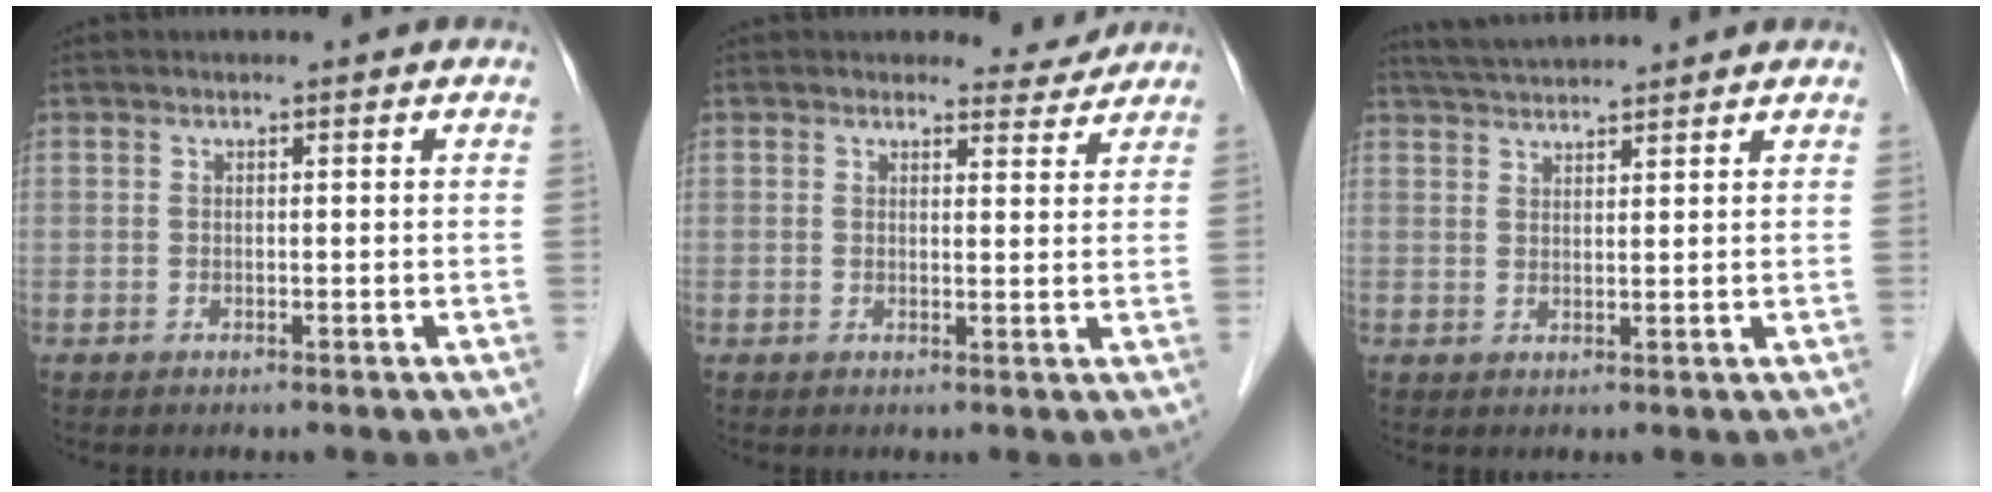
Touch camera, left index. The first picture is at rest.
{"total": 2.7, "force": [2.5, 0.9, -0.2], "torque": [0.005, -0.008, 0.022]}
{"total": 6.0, "force": [5.7, 0.1, 1.8], "torque": [-0.037, 0.035, 0.099]}